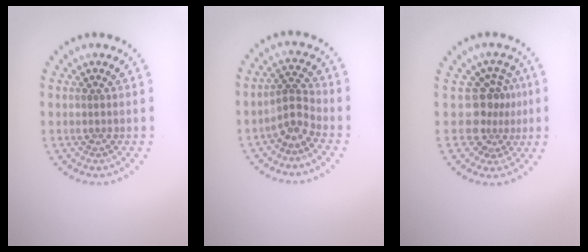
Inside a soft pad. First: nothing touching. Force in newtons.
{"total": 2.6, "press": 1.8, "slide": 1.9}
{"total": 3.4, "press": 2.3, "slide": 2.5}